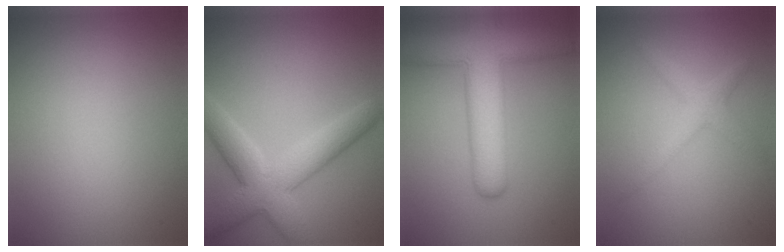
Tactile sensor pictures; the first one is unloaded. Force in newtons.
{"total": 6.2, "press": 6.2, "slide": 0.4}
{"total": 9.7, "press": 9.6, "slide": 0.6}
{"total": 2.3, "press": 2.3, "slide": 0.2}